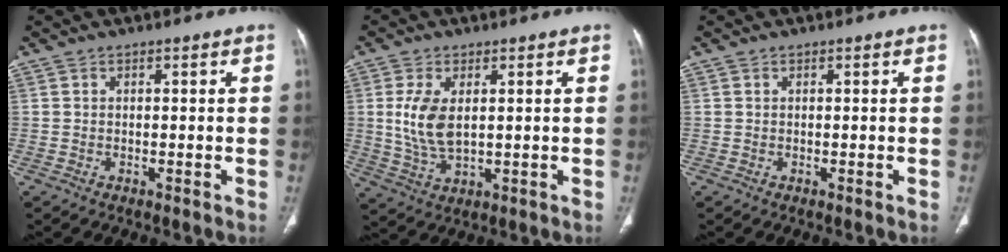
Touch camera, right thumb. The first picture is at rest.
{"total": 8.0, "force": [1.4, 4.2, 6.7], "torque": [-0.138, -0.013, 0.037]}
{"total": 0.0}